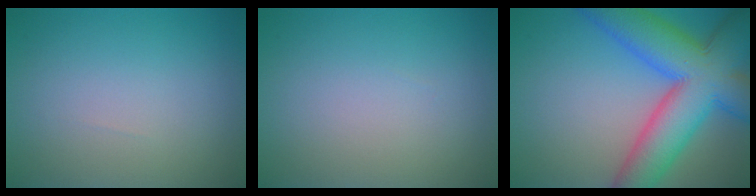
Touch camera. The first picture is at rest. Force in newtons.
{"total": 0.0}
{"total": 12.3, "press": 12.3, "slide": 0.4}